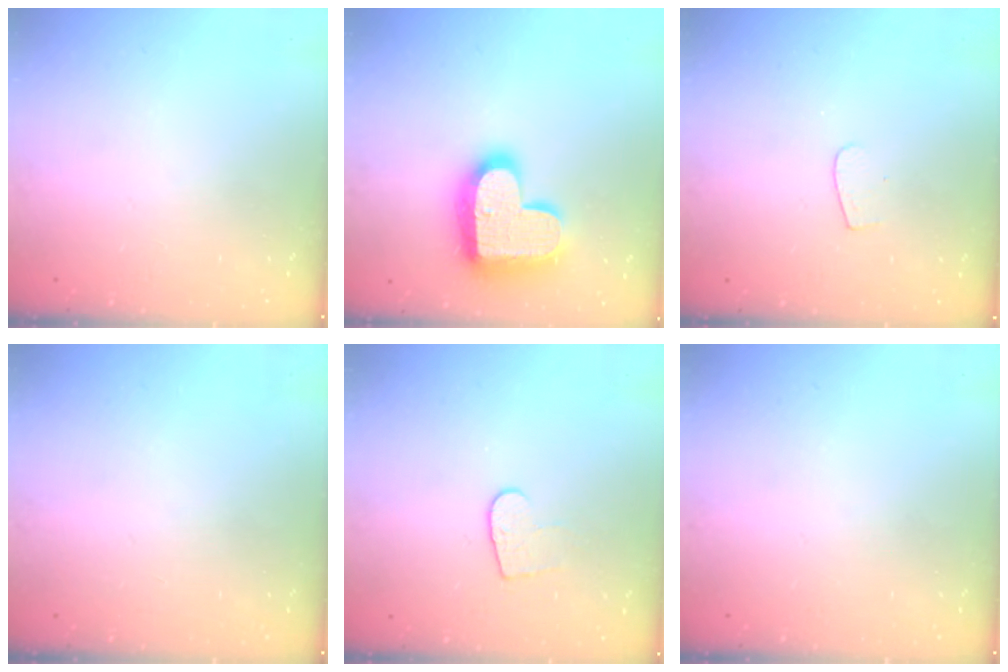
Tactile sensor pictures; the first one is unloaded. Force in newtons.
{"total": 19.9, "press": 19.9, "slide": 1.3}
{"total": 4.0, "press": 4.0, "slide": 0.4}
{"total": 0.0}
{"total": 6.7, "press": 6.7, "slide": 0.4}
{"total": 0.0}